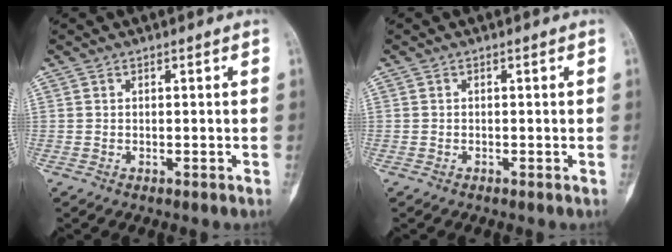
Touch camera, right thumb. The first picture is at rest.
{"total": 0.0}